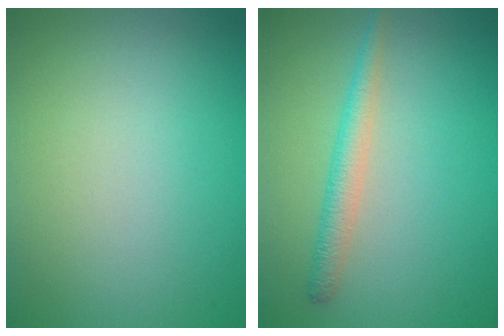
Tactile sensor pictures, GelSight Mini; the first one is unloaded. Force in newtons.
{"total": 2.2, "press": 2.2, "slide": 0.1}